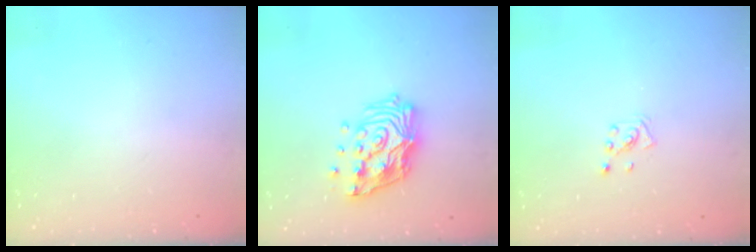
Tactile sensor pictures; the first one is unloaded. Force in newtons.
{"total": 16.1, "press": 16.0, "slide": 2.3}
{"total": 2.1, "press": 2.0, "slide": 0.3}